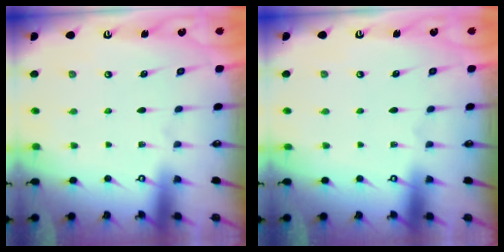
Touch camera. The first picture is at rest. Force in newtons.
{"total": 0.0}